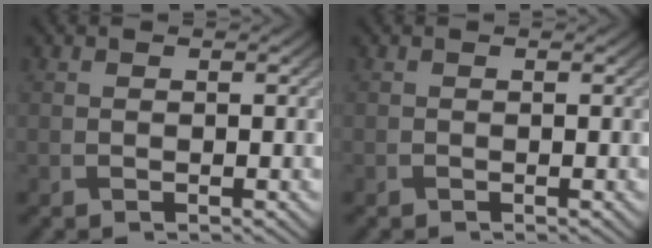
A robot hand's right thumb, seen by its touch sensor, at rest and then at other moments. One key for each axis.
{"total": 0.0}